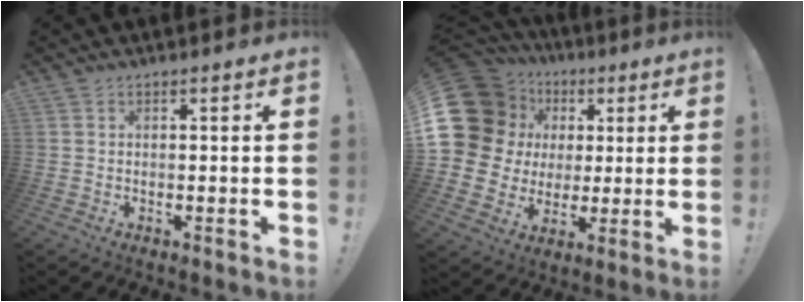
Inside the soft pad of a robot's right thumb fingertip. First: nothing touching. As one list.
[{"total": 19.6, "force": [5.0, 16.4, 9.5], "torque": [-0.173, -0.019, 0.125]}]